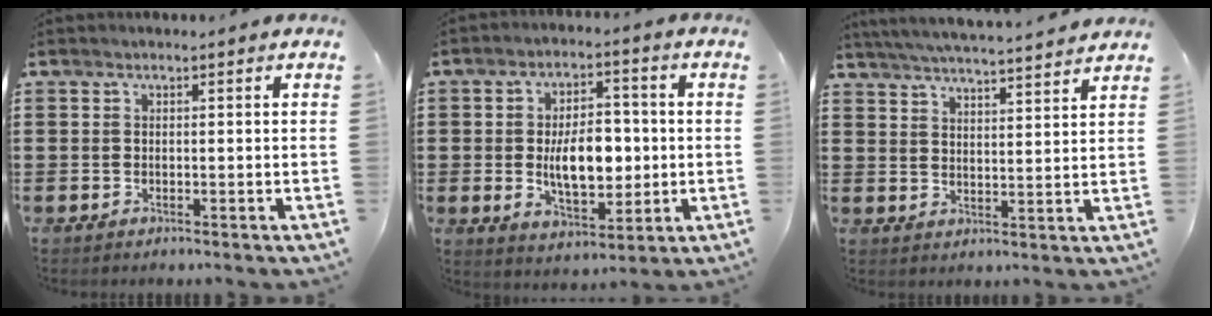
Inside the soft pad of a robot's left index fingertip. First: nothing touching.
{"total": 9.3, "force": [-0.3, 5.1, 7.8], "torque": [-0.132, 0.002, -0.012]}
{"total": 5.2, "force": [5.0, -0.6, 1.2], "torque": [-0.042, -0.031, 0.087]}